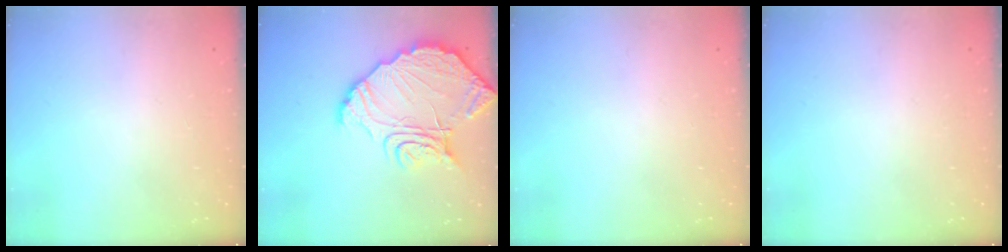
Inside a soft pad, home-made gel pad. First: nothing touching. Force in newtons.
{"total": 16.0, "press": 16.0, "slide": 1.3}
{"total": 0.0}
{"total": 0.0}